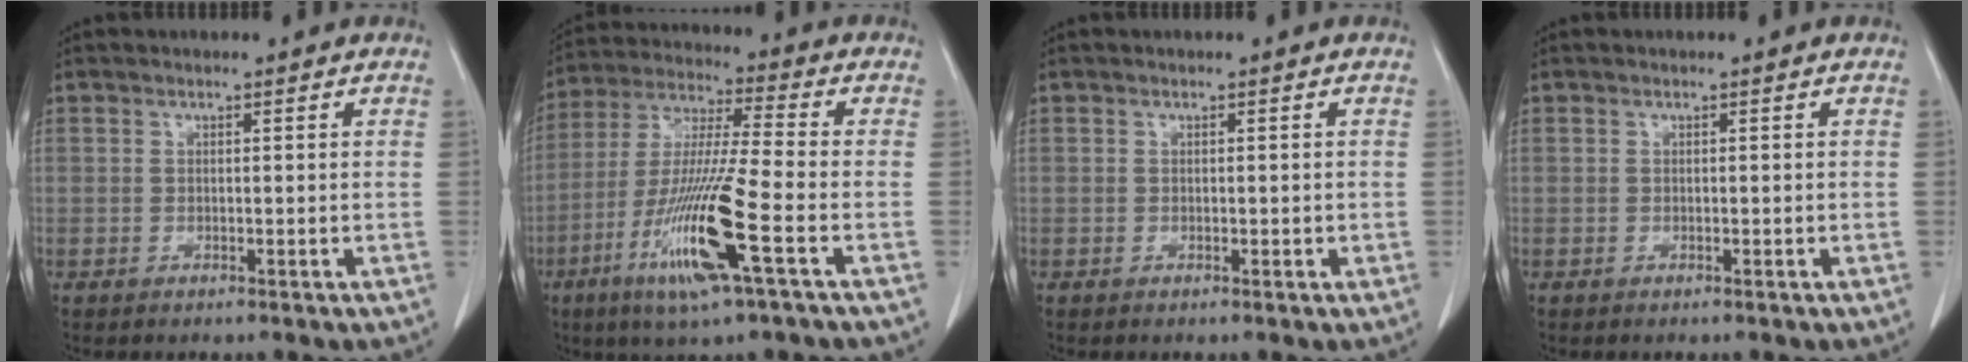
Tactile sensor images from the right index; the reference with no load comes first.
{"total": 15.2, "force": [-6.0, 0.0, 14.0], "torque": [-0.287, -0.023, -0.116]}
{"total": 0.6, "force": [0.0, 0.4, 0.4], "torque": [-0.006, 0.000, 0.001]}
{"total": 0.0}